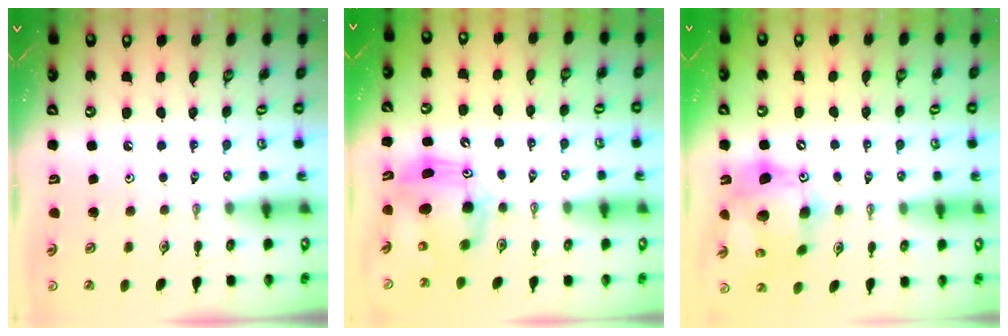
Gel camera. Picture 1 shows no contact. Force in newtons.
{"total": 9.4, "press": 9.1, "slide": 2.2}
{"total": 17.5, "press": 17.3, "slide": 2.8}